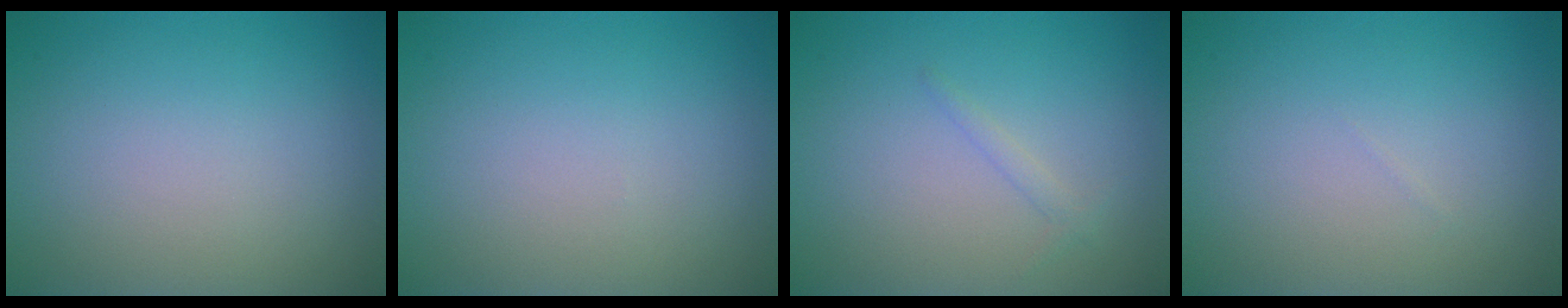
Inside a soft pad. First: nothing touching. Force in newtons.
{"total": 0.0}
{"total": 0.9, "press": 0.9, "slide": 0.0}
{"total": 0.0}